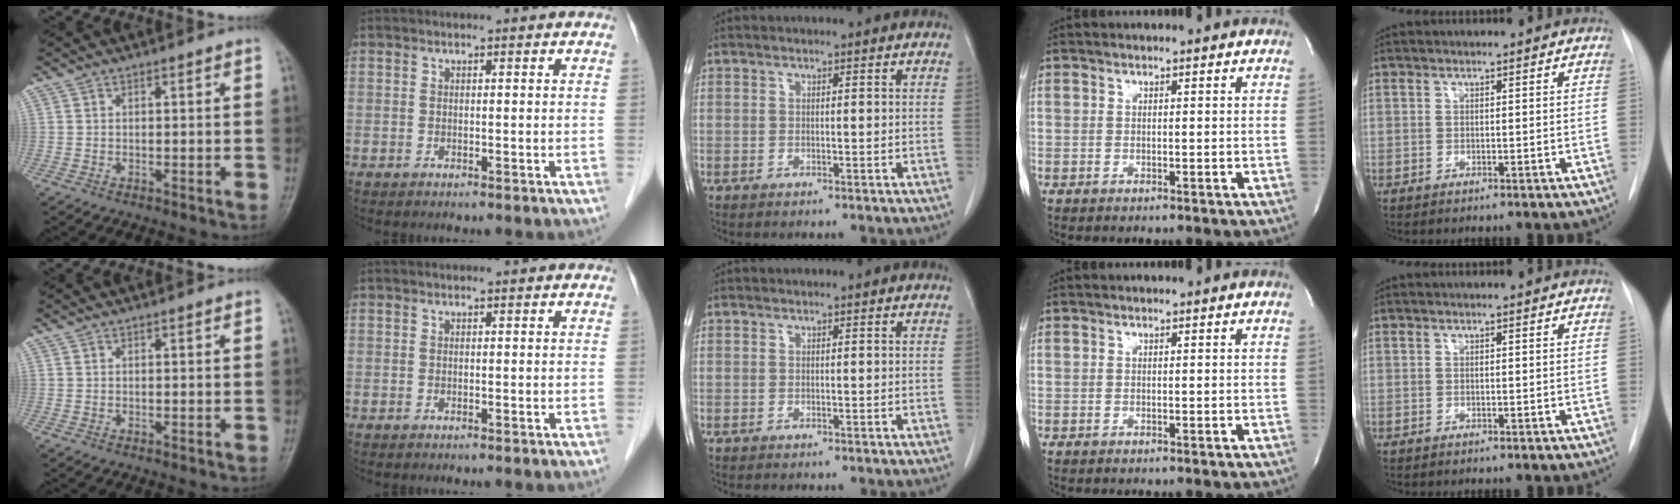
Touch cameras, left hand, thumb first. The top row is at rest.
{}